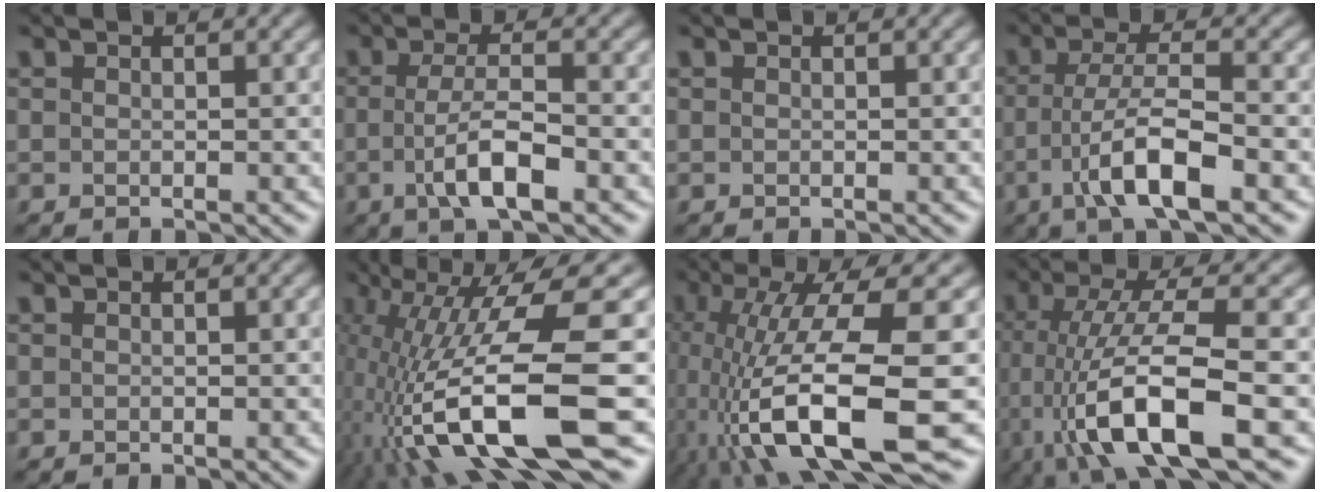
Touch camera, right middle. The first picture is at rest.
{"total": 4.9, "force": [-1.3, 1.3, 4.5], "torque": [-0.083, 0.001, -0.024]}
{"total": 0.0}
{"total": 6.7, "force": [-2.5, 1.7, 6.0], "torque": [-0.108, 0.004, -0.047]}
{"total": 0.0}
{"total": 13.3, "force": [-2.6, 2.9, 12.7], "torque": [-0.242, -0.001, -0.035]}
{"total": 13.6, "force": [-4.3, 3.6, 12.4], "torque": [-0.236, -0.011, -0.067]}
{"total": 10.8, "force": [-3.7, 2.6, 9.8], "torque": [-0.175, 0.007, -0.066]}